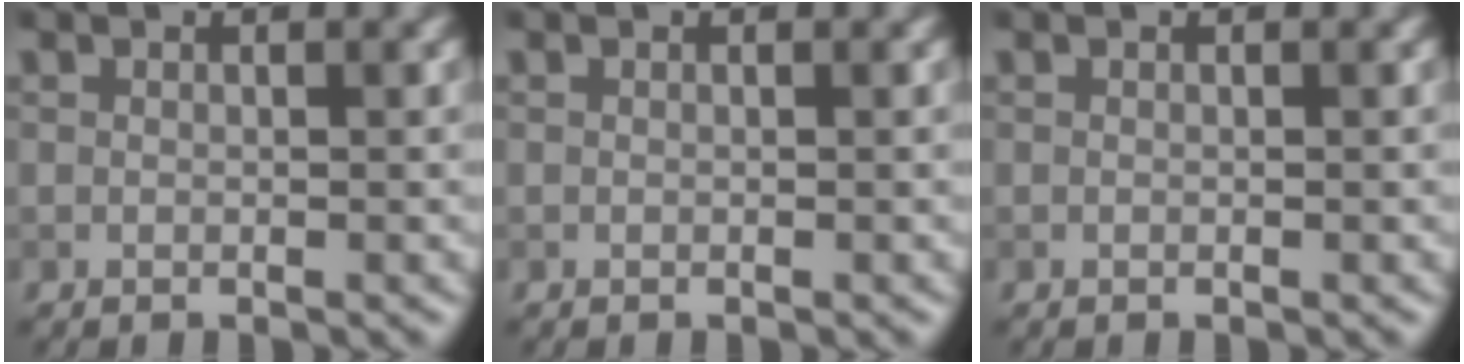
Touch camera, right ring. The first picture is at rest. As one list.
[{"total": 0.0}, {"total": 0.0}]